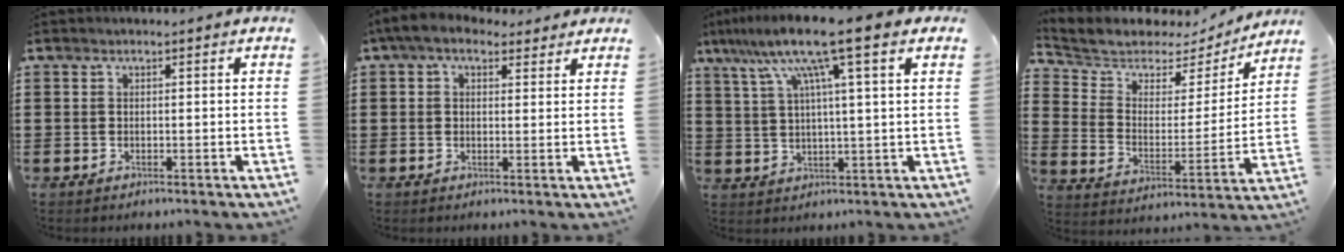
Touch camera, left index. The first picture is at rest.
{"total": 4.1, "force": [2.8, 1.9, 2.3], "torque": [-0.054, 0.000, 0.051]}
{"total": 11.2, "force": [6.5, 0.0, 9.1], "torque": [-0.193, -0.008, 0.108]}
{"total": 5.4, "force": [4.8, 2.4, 0.4], "torque": [-0.048, -0.035, 0.077]}